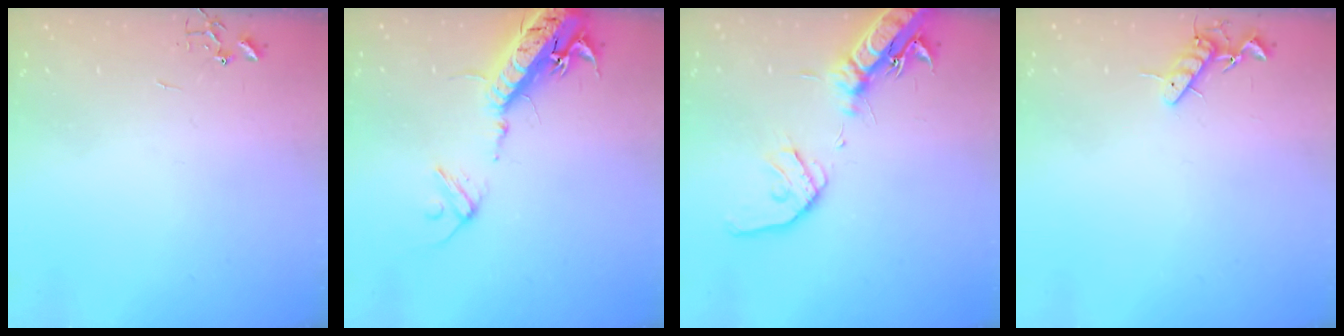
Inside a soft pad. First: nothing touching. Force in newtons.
{"total": 18.2, "press": 17.7, "slide": 4.1}
{"total": 19.4, "press": 19.1, "slide": 3.5}
{"total": 8.0, "press": 7.9, "slide": 1.4}